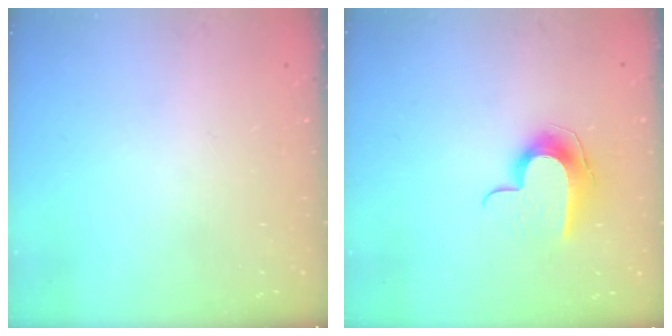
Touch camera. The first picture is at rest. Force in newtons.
{"total": 9.9, "press": 9.9, "slide": 0.1}